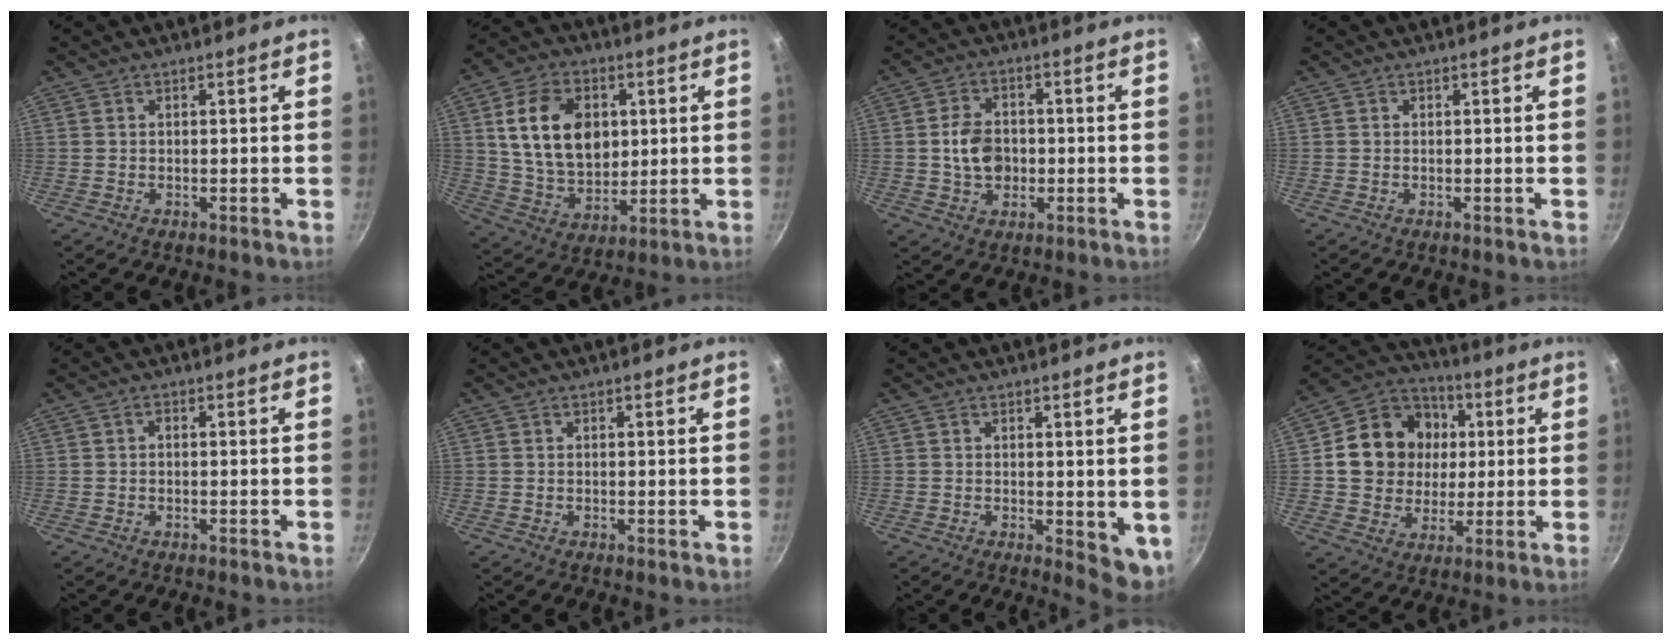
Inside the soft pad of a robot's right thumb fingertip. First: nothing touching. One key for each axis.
{"total": 17.1, "fx": 3.7, "fy": 12.1, "fz": 11.4, "tx": -0.174, "ty": -0.007, "tz": 0.072}
{"total": 7.7, "fx": -0.5, "fy": 5.9, "fz": 4.9, "tx": -0.064, "ty": 0.013, "tz": -0.011}
{"total": 0.0}
{"total": 0.8, "fx": -0.1, "fy": 0.5, "fz": 0.5, "tx": -0.010, "ty": 0.005, "tz": -0.002}
{"total": 0.0}
{"total": 5.6, "fx": 0.4, "fy": 2.9, "fz": 4.8, "tx": -0.047, "ty": -0.002, "tz": 0.011}
{"total": 16.8, "fx": 2.5, "fy": 14.7, "fz": 7.9, "tx": -0.113, "ty": 0.015, "tz": 0.038}